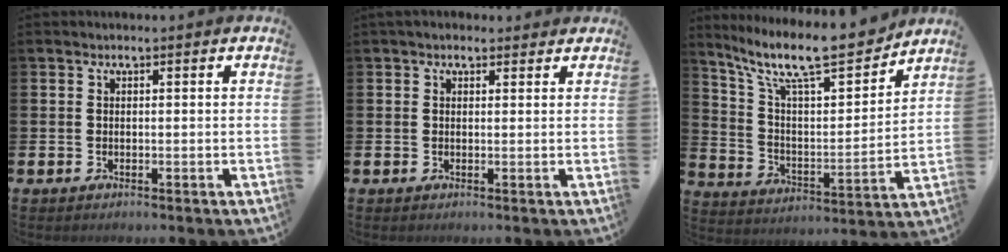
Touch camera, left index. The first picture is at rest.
{"total": 1.4, "force": [1.2, 0.8, 0.3], "torque": [-0.001, 0.005, 0.019]}
{"total": 12.3, "force": [10.6, 2.5, 5.8], "torque": [-0.142, -0.074, 0.178]}